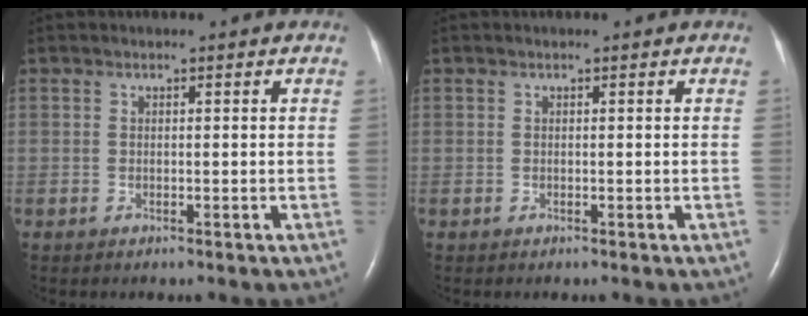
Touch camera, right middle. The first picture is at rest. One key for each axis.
{"total": 0.0}